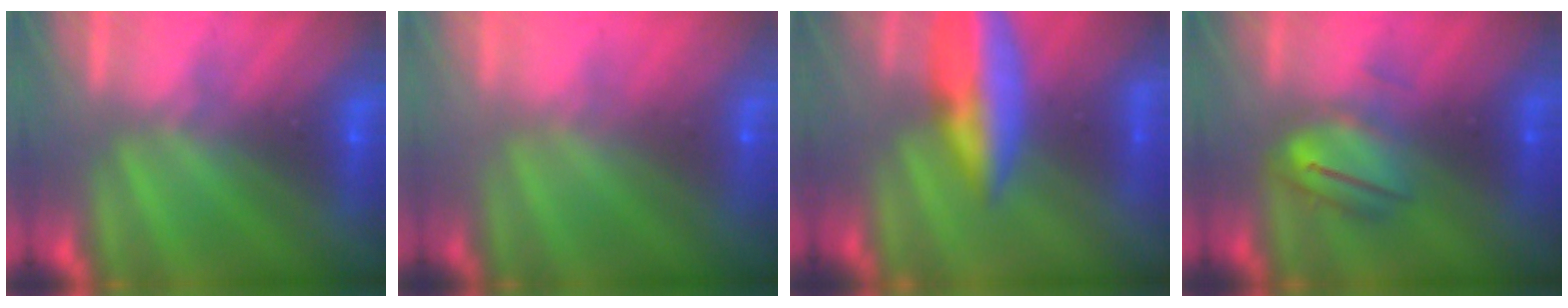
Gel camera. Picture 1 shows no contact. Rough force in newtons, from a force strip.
{"total": 7.3}
{"total": 8.5}
{"total": 3.5}